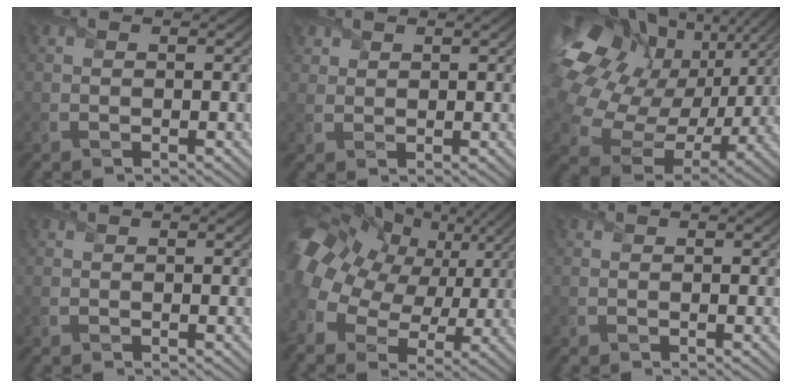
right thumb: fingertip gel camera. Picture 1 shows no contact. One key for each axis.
{"total": 2.3, "fx": 1.7, "fy": 1.5, "fz": 0.5, "tx": -0.018, "ty": -0.001, "tz": 0.040}
{"total": 21.6, "fx": 6.4, "fy": 16.7, "fz": 12.0, "tx": -0.326, "ty": 0.004, "tz": 0.139}
{"total": 0.0}
{"total": 17.9, "fx": 4.2, "fy": 12.5, "fz": 12.2, "tx": -0.284, "ty": 0.020, "tz": 0.079}
{"total": 0.0}